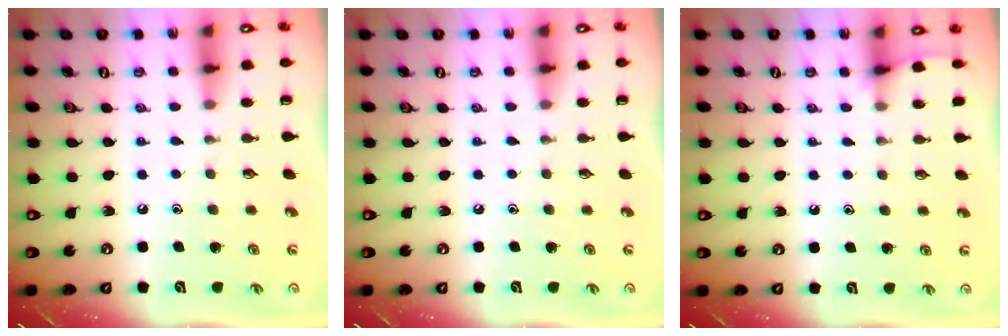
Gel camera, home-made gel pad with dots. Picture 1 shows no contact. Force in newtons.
{"total": 0.0}
{"total": 4.0, "press": 4.0, "slide": 0.3}